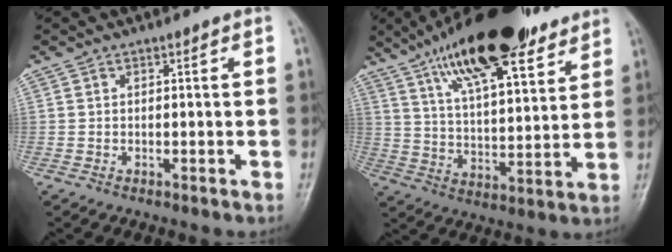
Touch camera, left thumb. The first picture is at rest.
{"total": 22.9, "force": [14.5, 7.7, 15.9], "torque": [-0.237, -0.040, 0.240]}